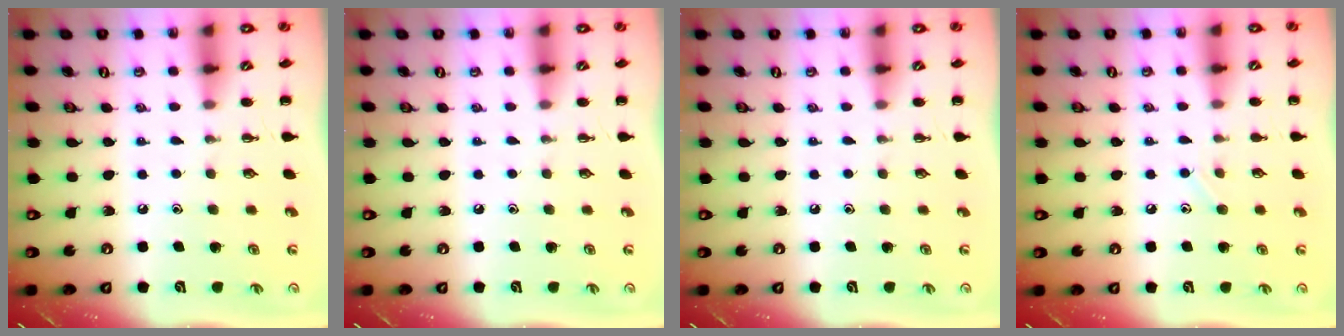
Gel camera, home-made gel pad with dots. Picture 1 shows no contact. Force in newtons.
{"total": 0.0}
{"total": 0.0}
{"total": 4.6, "press": 4.3, "slide": 1.6}